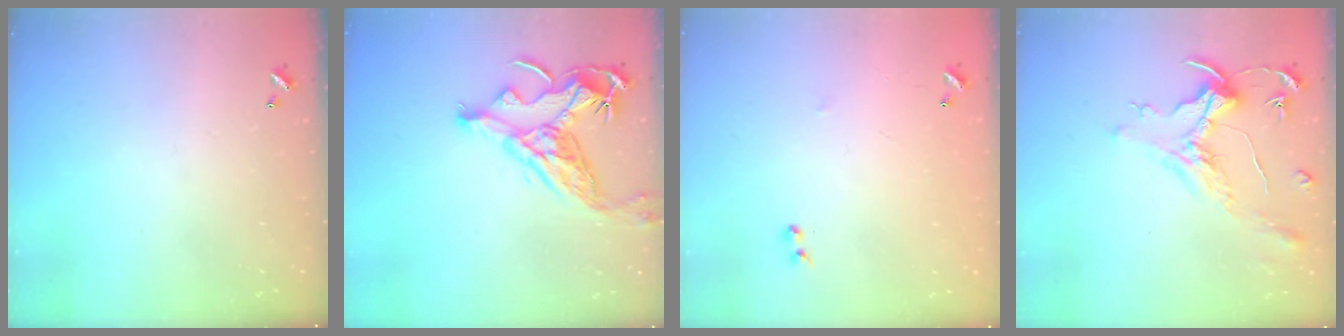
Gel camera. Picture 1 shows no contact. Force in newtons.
{"total": 10.9, "press": 10.7, "slide": 1.8}
{"total": 6.8, "press": 6.8, "slide": 0.8}
{"total": 1.5, "press": 1.3, "slide": 0.7}